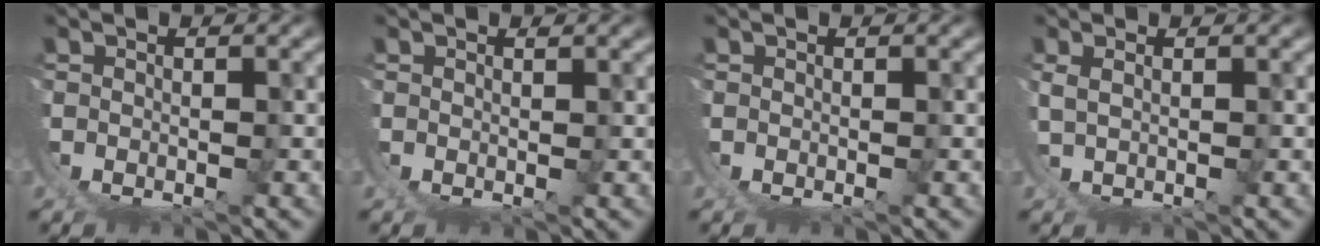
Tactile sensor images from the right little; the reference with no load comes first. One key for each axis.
{"total": 1.1, "fx": 0.9, "fy": -0.5, "fz": 0.2, "tx": 0.001, "ty": 0.002, "tz": 0.016}
{"total": 0.0}
{"total": 1.6, "fx": 1.0, "fy": -1.0, "fz": 0.8, "tx": -0.018, "ty": 0.001, "tz": 0.029}